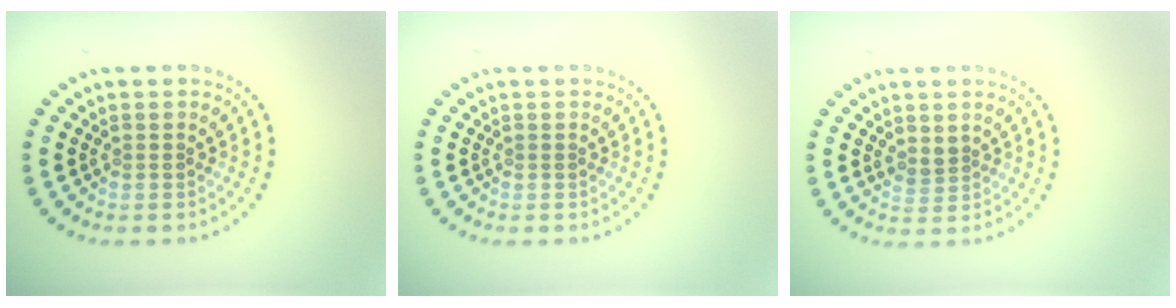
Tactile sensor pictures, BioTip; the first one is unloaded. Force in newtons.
{"total": 0.0}
{"total": 1.2, "press": 0.9, "slide": 0.7}